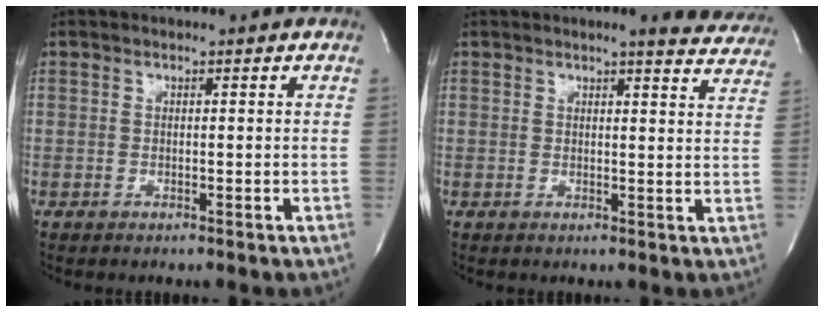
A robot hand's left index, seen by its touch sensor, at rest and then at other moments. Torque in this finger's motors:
{"motor_torque": [0.00, -0.06, 0.14, 0.00]}